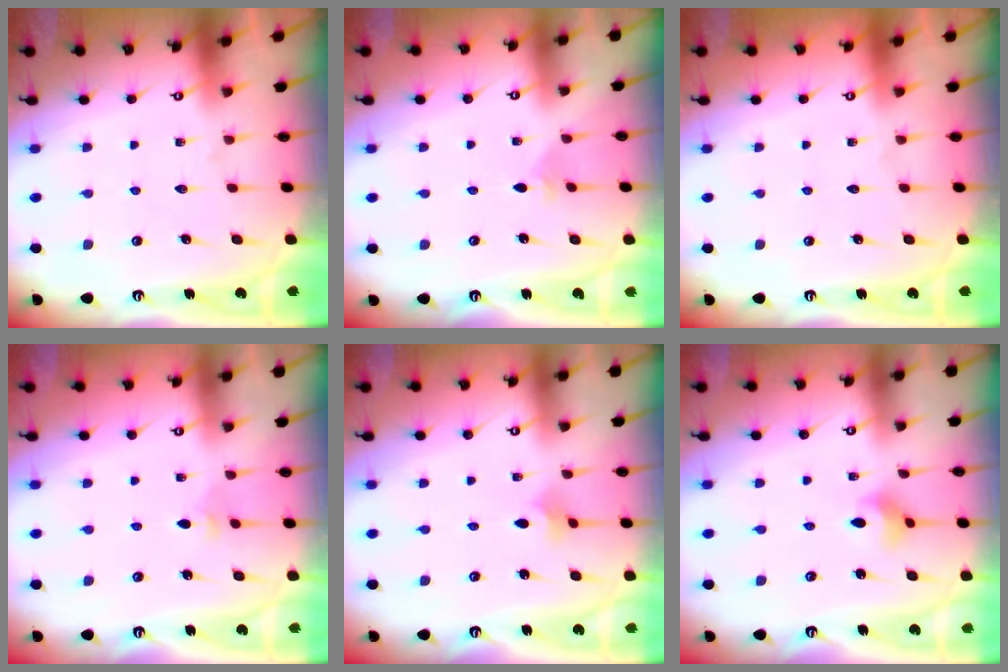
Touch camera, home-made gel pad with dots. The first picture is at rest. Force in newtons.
{"total": 1.5, "press": 1.5, "slide": 0.4}
{"total": 0.0}
{"total": 3.6, "press": 3.5, "slide": 0.8}
{"total": 2.1, "press": 2.1, "slide": 0.4}
{"total": 3.3, "press": 3.3, "slide": 0.3}